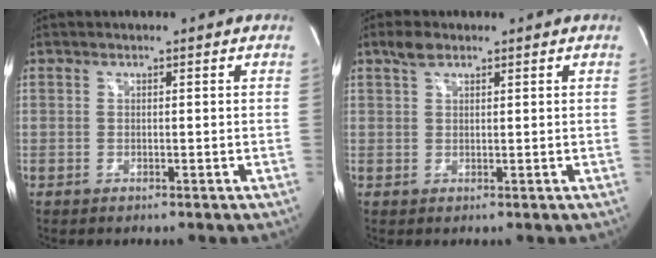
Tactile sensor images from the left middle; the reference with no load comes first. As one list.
[{"total": 2.4, "force": [1.7, 1.0, 1.2], "torque": [-0.032, 0.008, 0.035]}]